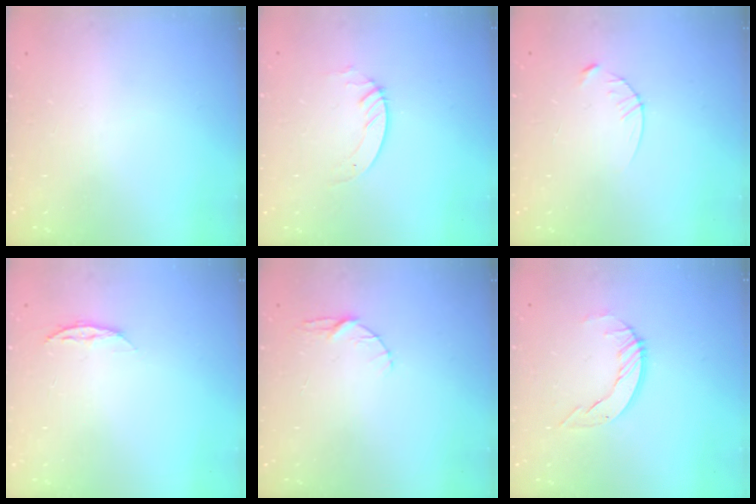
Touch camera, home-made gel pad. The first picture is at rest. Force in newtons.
{"total": 3.0, "press": 3.0, "slide": 0.2}
{"total": 3.6, "press": 3.6, "slide": 0.5}
{"total": 5.1, "press": 5.1, "slide": 0.7}
{"total": 4.0, "press": 3.9, "slide": 0.4}
{"total": 4.5, "press": 4.5, "slide": 0.4}